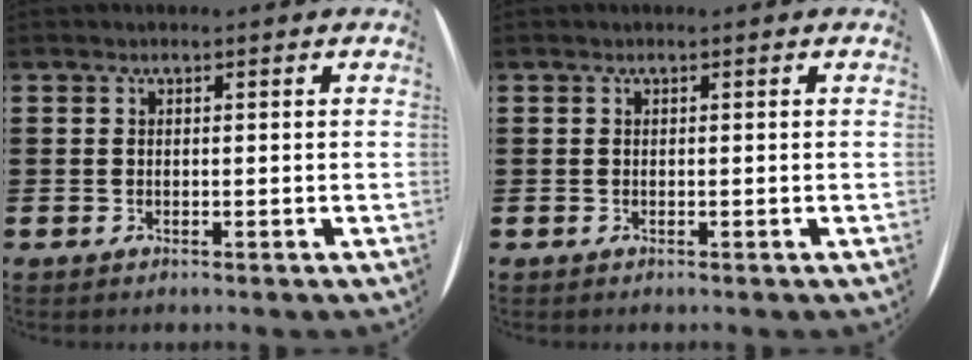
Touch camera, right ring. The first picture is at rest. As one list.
[{"total": 0.0}]